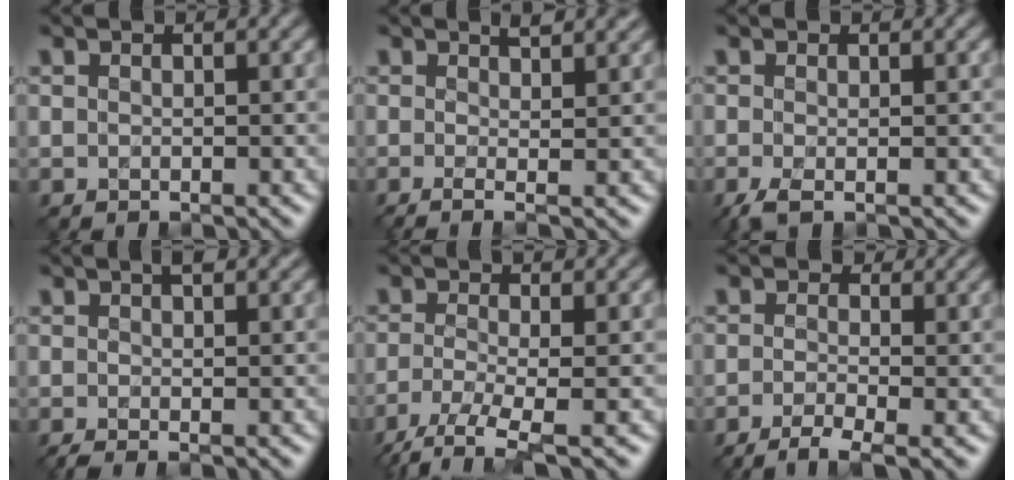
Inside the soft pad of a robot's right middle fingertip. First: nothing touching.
{"total": 4.1, "force": [0.8, 1.4, 3.8], "torque": [-0.040, 0.019, -0.004]}
{"total": 1.5, "force": [-0.6, 0.4, 1.3], "torque": [-0.034, -0.005, -0.018]}
{"total": 2.7, "force": [0.6, 0.8, 2.5], "torque": [-0.031, 0.007, 0.002]}
{"total": 4.1, "force": [-2.2, 0.9, 3.3], "torque": [-0.067, -0.006, -0.051]}
{"total": 2.8, "force": [-1.1, 1.1, 2.3], "torque": [-0.052, 0.001, -0.032]}